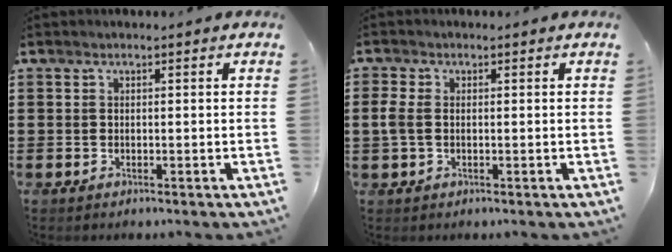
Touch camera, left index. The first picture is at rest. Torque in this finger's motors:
{"motor_torque": [0.54, -0.06, 0.21, 0.05]}